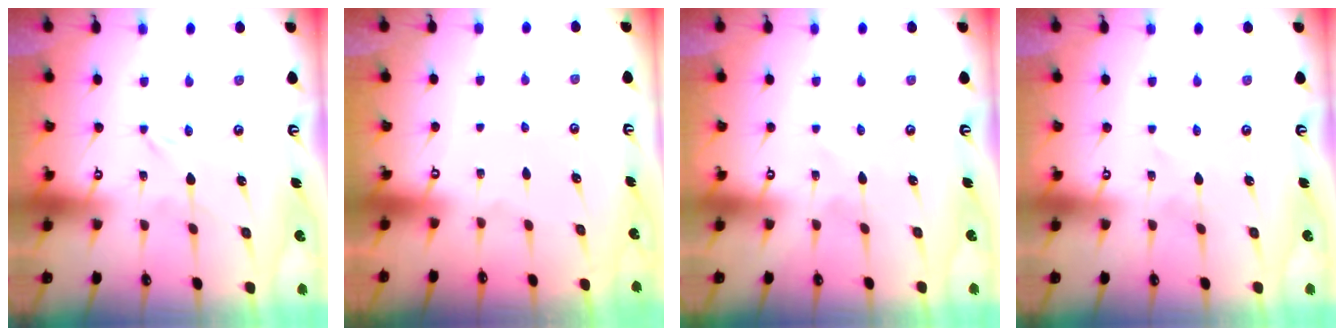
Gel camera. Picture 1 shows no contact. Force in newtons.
{"total": 0.0}
{"total": 2.4, "press": 2.4, "slide": 0.3}
{"total": 1.1, "press": 1.1, "slide": 0.1}